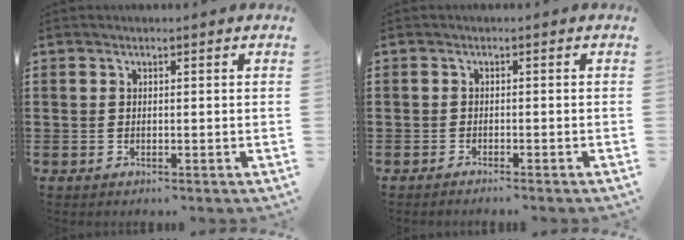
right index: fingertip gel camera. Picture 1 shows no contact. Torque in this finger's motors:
{"motor_torque": [1.05, 1.09, 0.00, 0.00]}